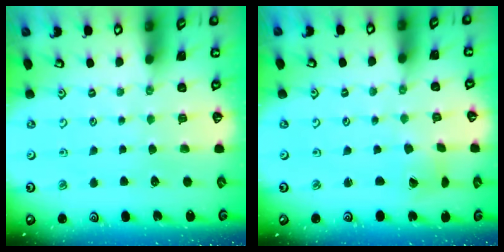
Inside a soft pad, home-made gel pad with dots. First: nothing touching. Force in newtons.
{"total": 2.0, "press": 2.0, "slide": 0.3}